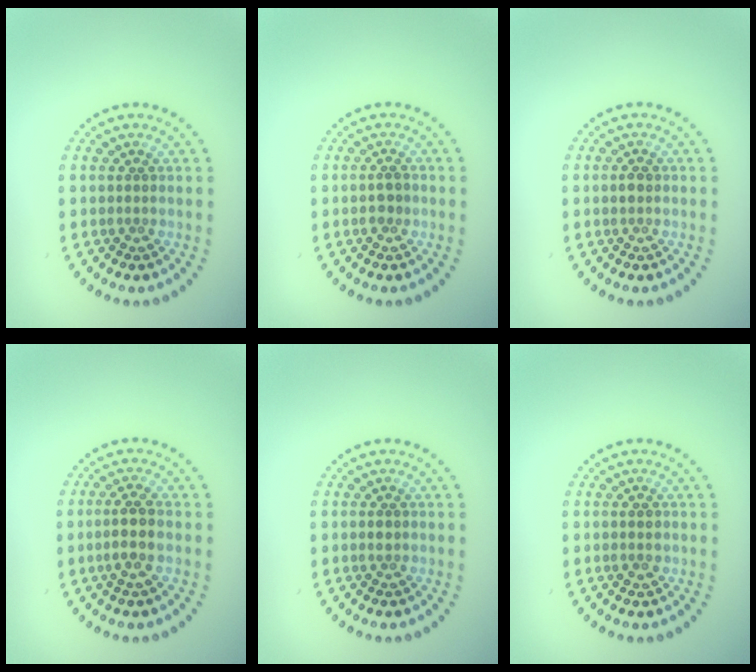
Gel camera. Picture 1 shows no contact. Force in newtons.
{"total": 1.3, "press": 1.2, "slide": 0.4}
{"total": 1.0, "press": 1.0, "slide": 0.2}
{"total": 2.5, "press": 2.3, "slide": 1.0}
{"total": 0.7, "press": 0.7, "slide": 0.1}
{"total": 1.3, "press": 1.3, "slide": 0.1}